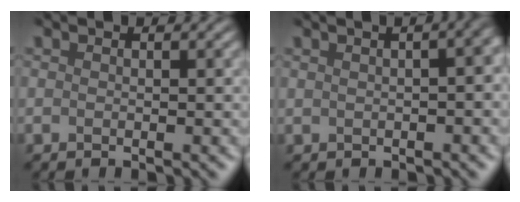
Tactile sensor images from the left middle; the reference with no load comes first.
{"total": 3.0, "force": [-0.4, 1.3, 2.7], "torque": [-0.010, 0.002, -0.001]}